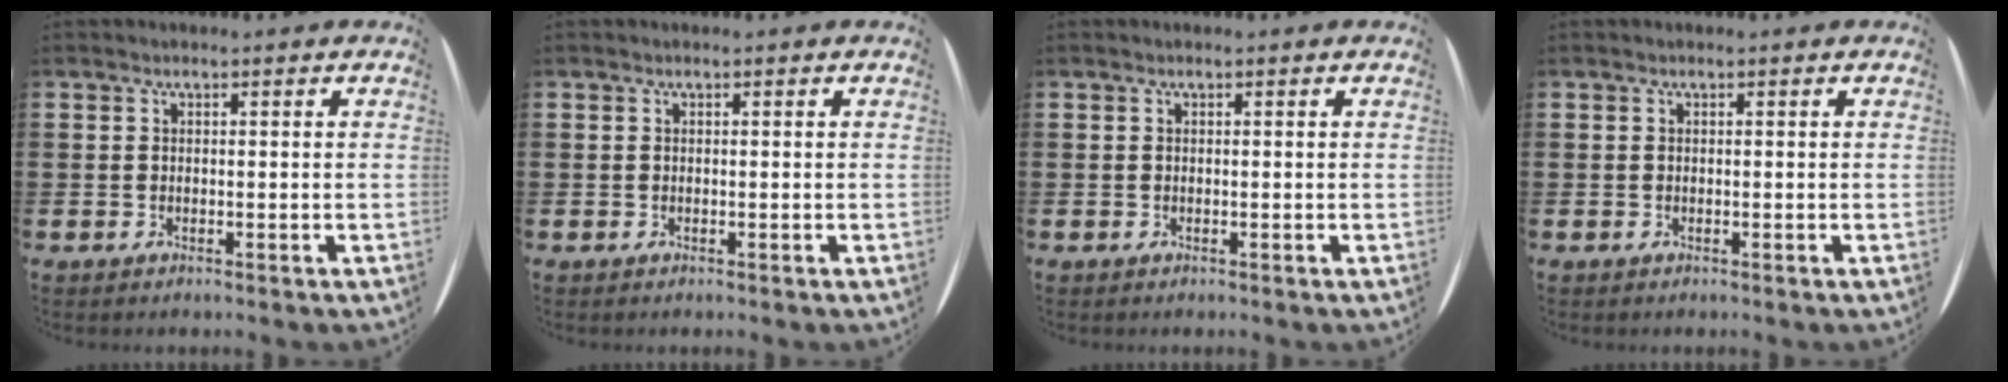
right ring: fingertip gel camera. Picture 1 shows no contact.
{"total": 0.0}
{"total": 0.0}
{"total": 0.0}